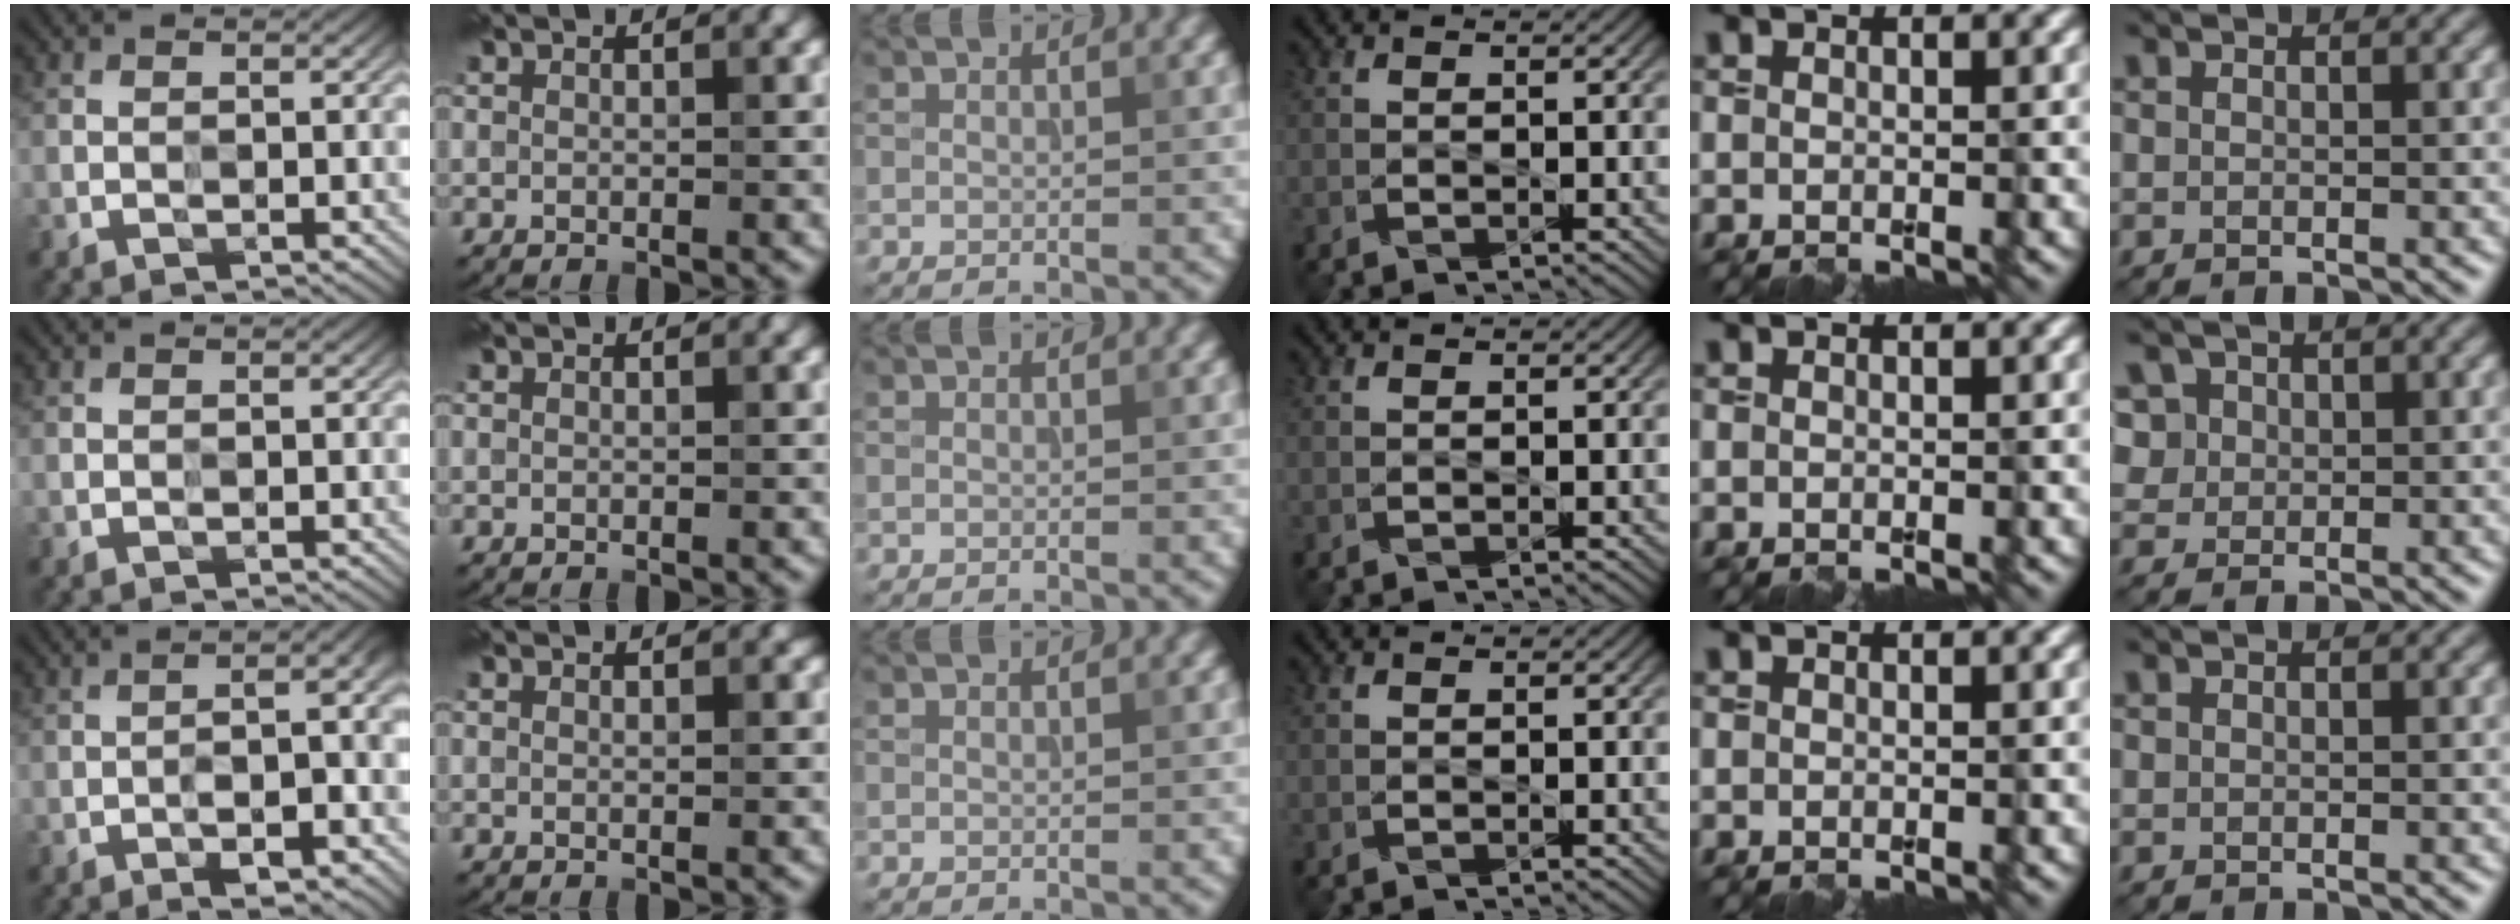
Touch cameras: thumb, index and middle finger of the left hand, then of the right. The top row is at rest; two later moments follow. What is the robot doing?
{"motion": "wipe", "object": "paper plate"}